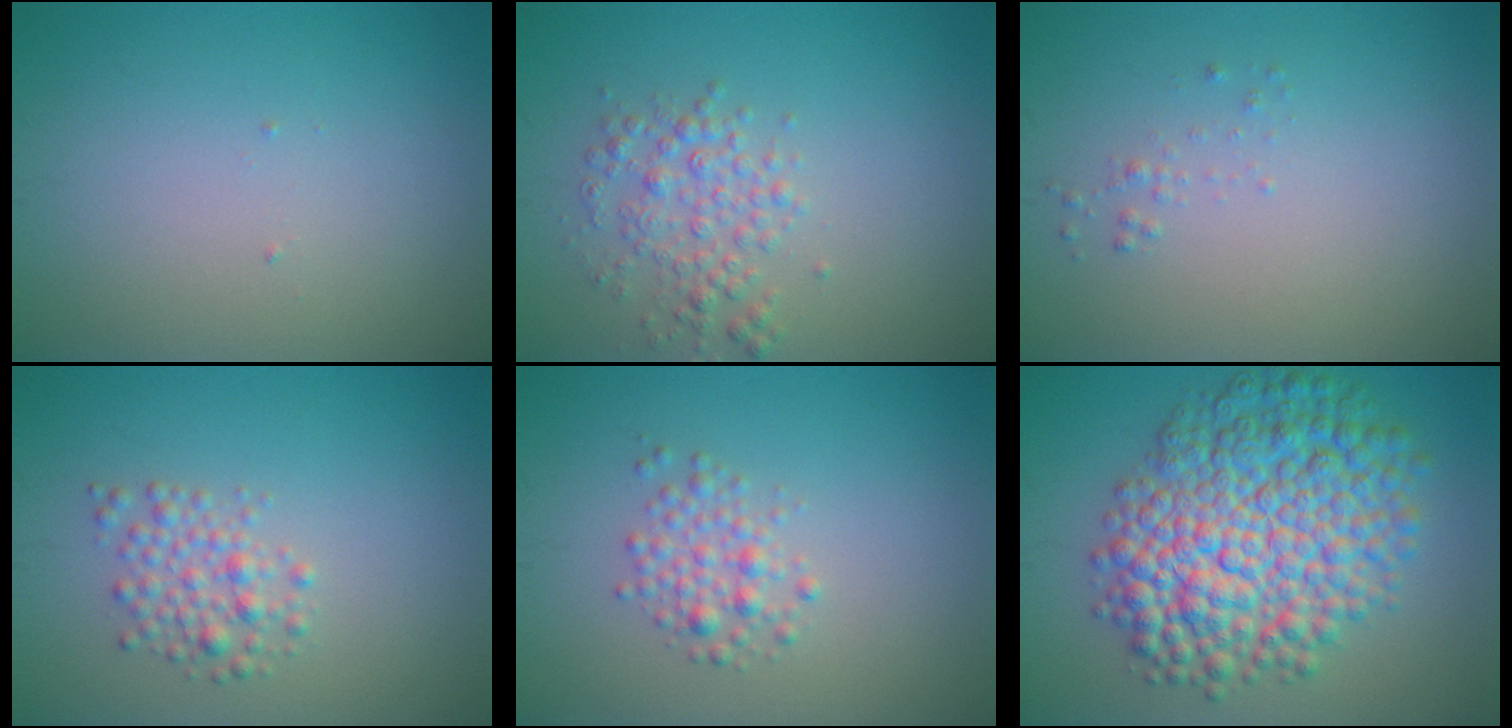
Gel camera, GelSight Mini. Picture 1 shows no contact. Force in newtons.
{"total": 2.8, "press": 2.8, "slide": 0.0}
{"total": 0.6, "press": 0.6, "slide": 0.1}
{"total": 2.3, "press": 2.3, "slide": 0.1}
{"total": 2.1, "press": 2.1, "slide": 0.1}
{"total": 10.9, "press": 10.9, "slide": 0.2}